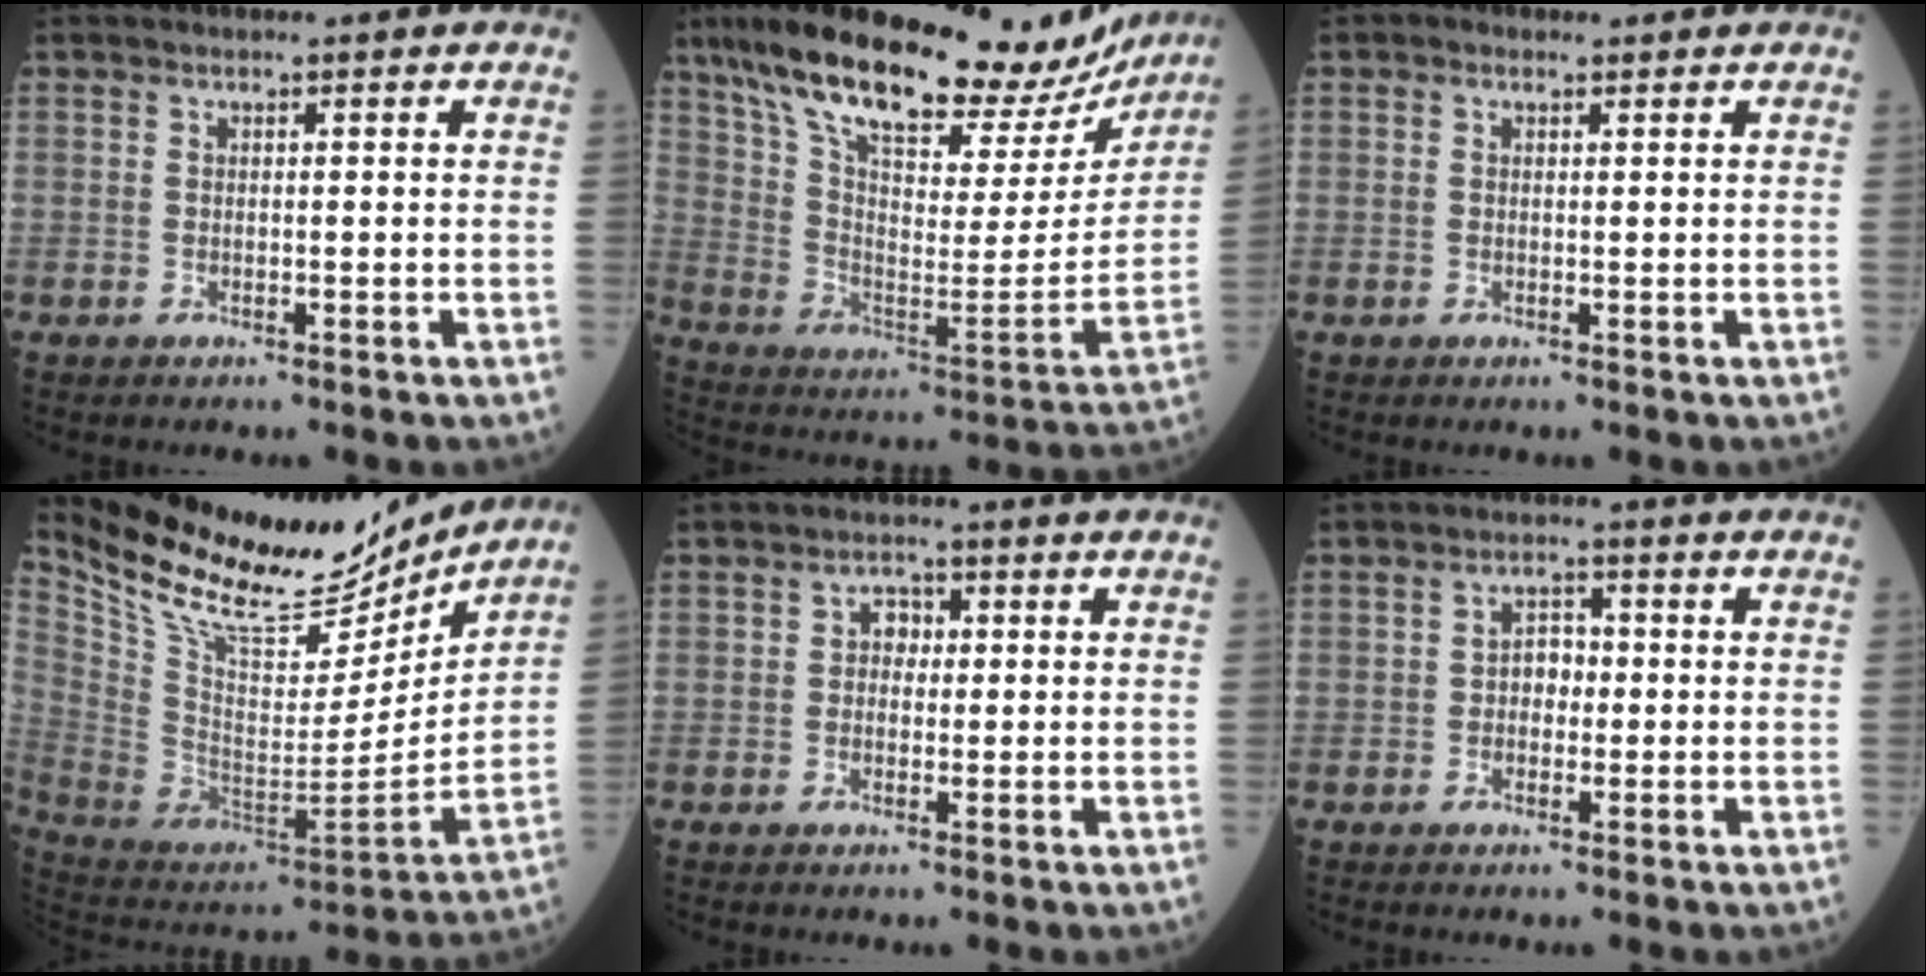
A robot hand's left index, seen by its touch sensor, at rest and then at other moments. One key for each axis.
{"total": 29.3, "fx": 24.1, "fy": 8.5, "fz": 14.4, "tx": -0.242, "ty": 0.005, "tz": 0.347}
{"total": 1.3, "fx": 0.6, "fy": 0.9, "fz": 0.6, "tx": -0.016, "ty": 0.010, "tz": 0.006}
{"total": 22.5, "fx": 20.1, "fy": 5.3, "fz": 8.5, "tx": -0.167, "ty": -0.037, "tz": 0.334}
{"total": 2.3, "fx": 0.1, "fy": 1.7, "fz": 1.5, "tx": -0.020, "ty": 0.008, "tz": -0.003}
{"total": 2.8, "fx": -0.4, "fy": 1.9, "fz": 2.0, "tx": -0.028, "ty": 0.009, "tz": -0.012}